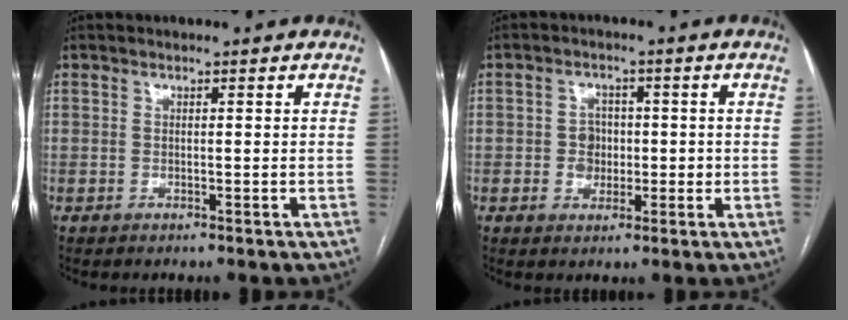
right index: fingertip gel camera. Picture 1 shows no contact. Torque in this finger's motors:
{"motor_torque": [0.63, 0.14, 0.03, 0.03]}